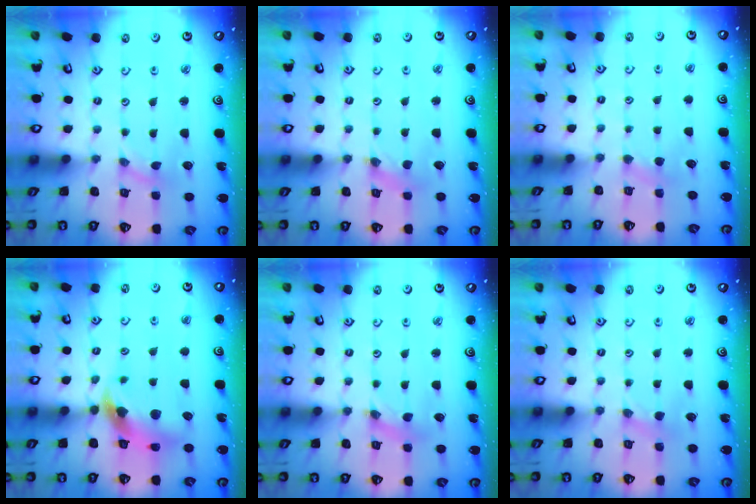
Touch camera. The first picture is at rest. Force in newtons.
{"total": 0.0}
{"total": 2.5, "press": 2.5, "slide": 0.4}
{"total": 11.5, "press": 11.4, "slide": 1.5}
{"total": 1.5, "press": 1.4, "slide": 0.3}
{"total": 2.3, "press": 2.3, "slide": 0.3}